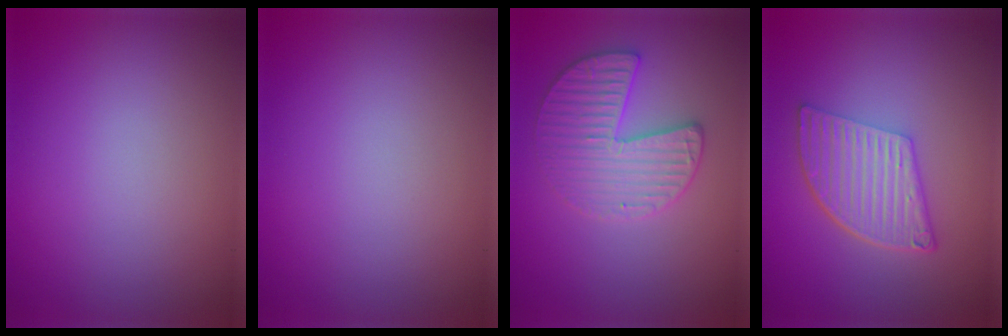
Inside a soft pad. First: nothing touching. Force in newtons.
{"total": 0.0}
{"total": 3.7, "press": 3.6, "slide": 0.7}
{"total": 5.9, "press": 4.0, "slide": 4.4}